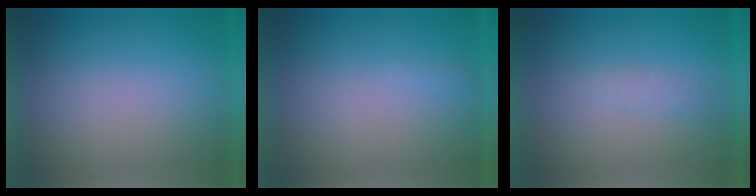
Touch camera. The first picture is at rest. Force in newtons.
{"total": 1.1}
{"total": 1.4}